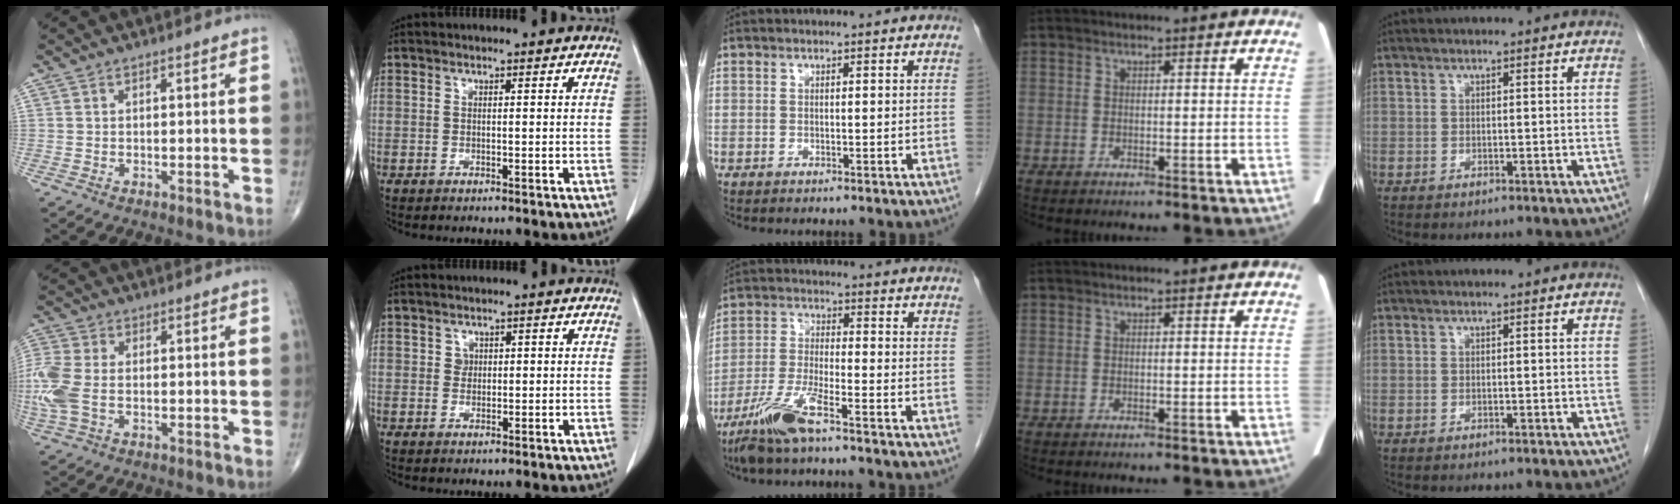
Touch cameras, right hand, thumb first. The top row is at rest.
{"thumb": {"total": 10.1, "force": [-1.3, 6.2, 7.8], "torque": [-0.219, 0.009, -0.026]}, "index": {"total": 1.5, "force": [0.4, 1.3, 0.5], "torque": [-0.004, 0.003, 0.009]}, "middle": {"total": 8.0, "force": [-5.7, 0.5, 5.6], "torque": [-0.124, -0.020, -0.117]}}